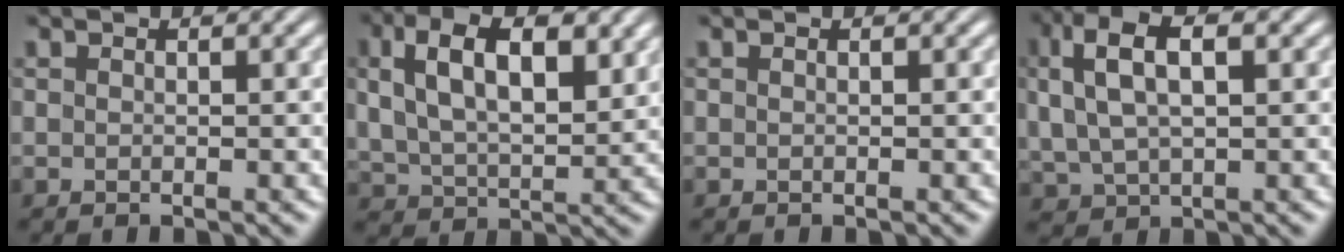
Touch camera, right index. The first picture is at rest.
{"total": 7.6, "force": [2.8, 4.8, 5.2], "torque": [-0.088, 0.011, 0.043]}
{"total": 0.0}
{"total": 7.0, "force": [2.5, 4.1, 5.1], "torque": [-0.105, 0.010, 0.048]}